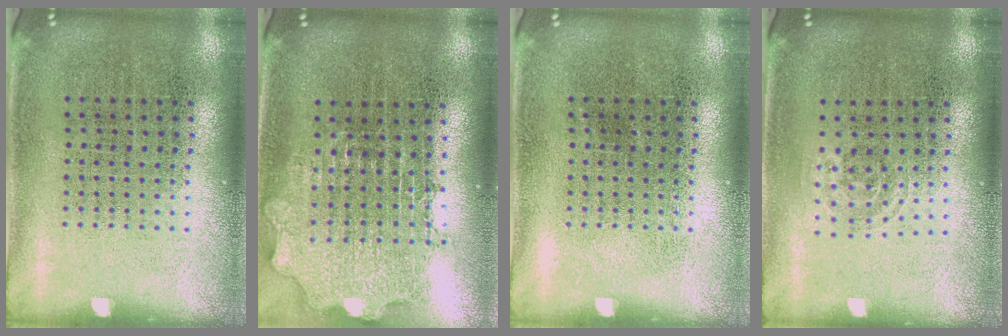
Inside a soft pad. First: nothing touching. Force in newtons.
{"total": 2.0, "press": 1.6, "slide": 1.2}
{"total": 0.0}
{"total": 0.8, "press": 0.6, "slide": 0.6}